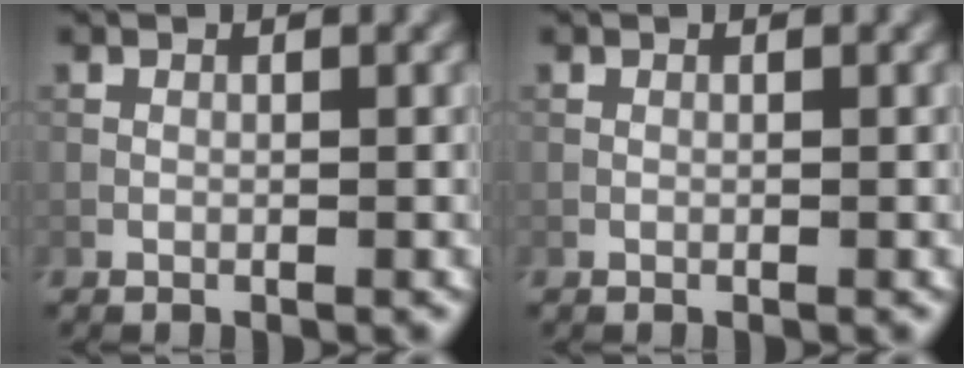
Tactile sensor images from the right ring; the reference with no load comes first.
{"total": 0.0}